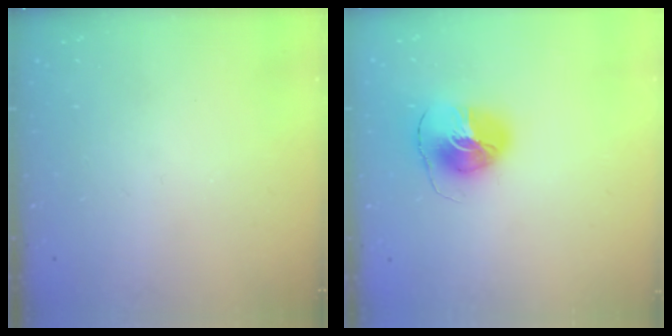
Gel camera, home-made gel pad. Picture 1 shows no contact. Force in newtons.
{"total": 8.7, "press": 8.7, "slide": 1.1}